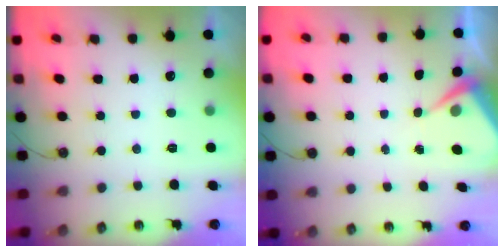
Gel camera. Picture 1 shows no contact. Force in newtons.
{"total": 5.2, "press": 5.2, "slide": 0.6}